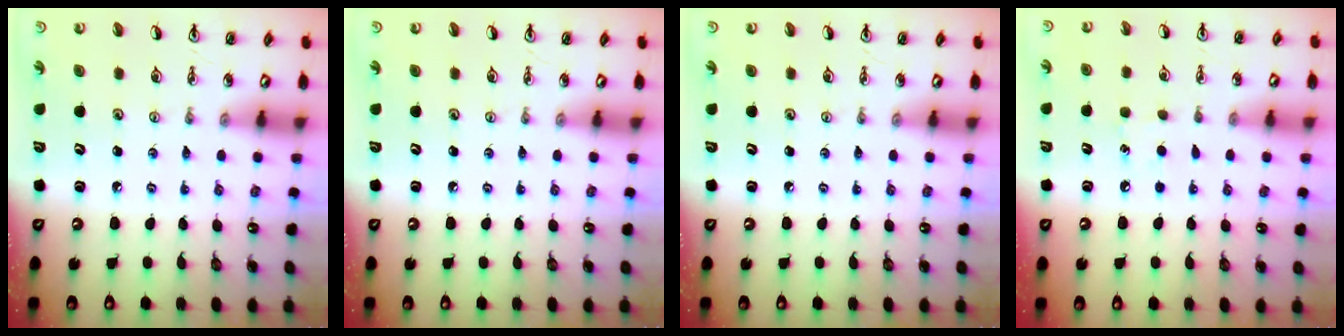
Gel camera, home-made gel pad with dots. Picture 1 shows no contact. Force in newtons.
{"total": 0.0}
{"total": 0.0}
{"total": 6.6, "press": 6.5, "slide": 0.8}